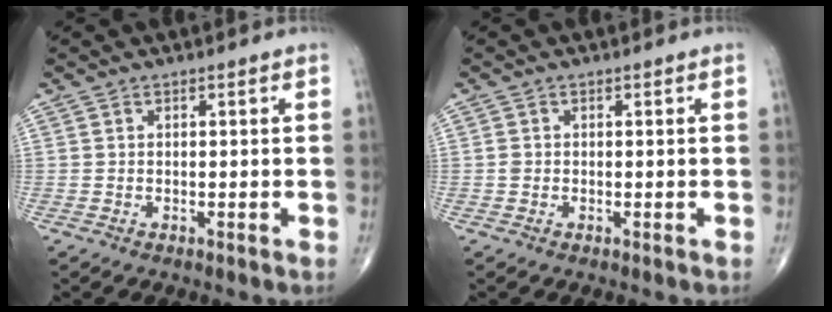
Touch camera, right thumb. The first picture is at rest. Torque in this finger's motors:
{"motor_torque": [0.21, 0.24, 0.29, -0.03, -0.01]}